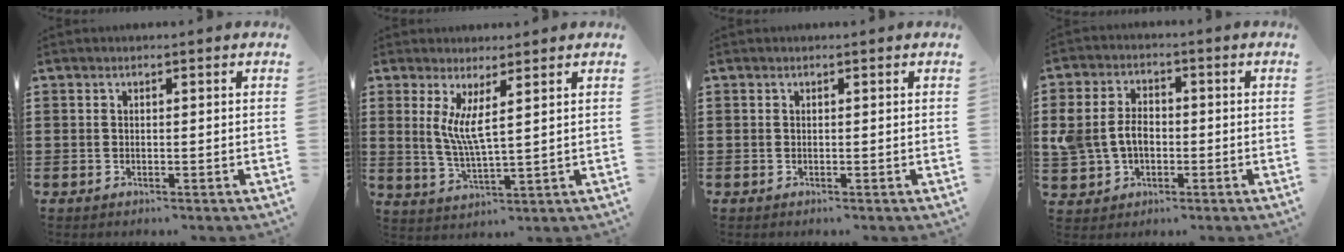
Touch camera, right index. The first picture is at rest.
{"total": 5.1, "force": [2.1, 0.5, 4.6], "torque": [-0.097, -0.005, 0.037]}
{"total": 0.0}
{"total": 5.6, "force": [-0.5, 4.1, 3.8], "torque": [-0.099, 0.003, -0.015]}